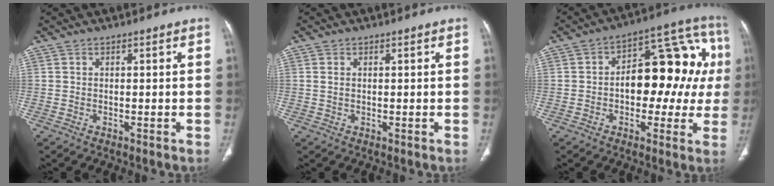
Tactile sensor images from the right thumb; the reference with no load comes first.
{"total": 1.0, "force": [0.2, 0.6, 0.7], "torque": [-0.020, 0.002, 0.008]}
{"total": 18.6, "force": [0.6, 10.5, 15.3], "torque": [-0.159, 0.049, 0.003]}